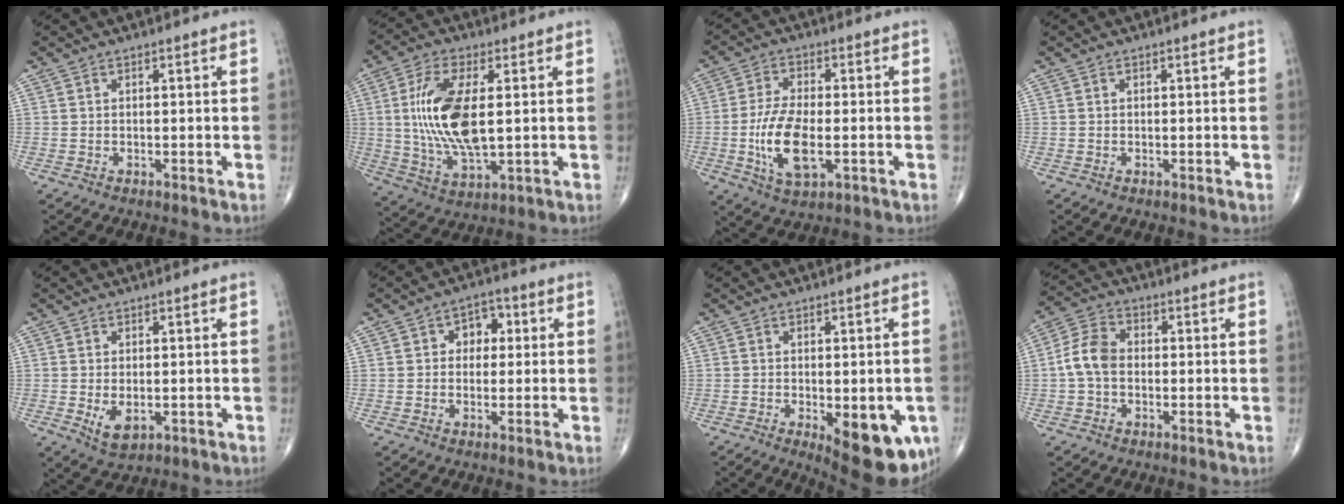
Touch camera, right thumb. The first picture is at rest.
{"total": 15.1, "force": [1.5, 6.3, 13.6], "torque": [-0.278, -0.013, 0.035]}
{"total": 10.8, "force": [-2.2, 4.7, 9.5], "torque": [-0.189, 0.000, -0.039]}
{"total": 0.0}
{"total": 4.3, "force": [-0.8, 2.5, 3.4], "torque": [-0.054, -0.010, -0.003]}
{"total": 3.7, "force": [0.6, 2.9, 2.3], "torque": [-0.005, 0.008, 0.001]}
{"total": 13.8, "force": [-4.5, 5.7, 11.7], "torque": [-0.124, -0.009, -0.044]}
{"total": 6.8, "force": [-0.6, 4.9, 4.8], "torque": [-0.091, 0.022, -0.023]}